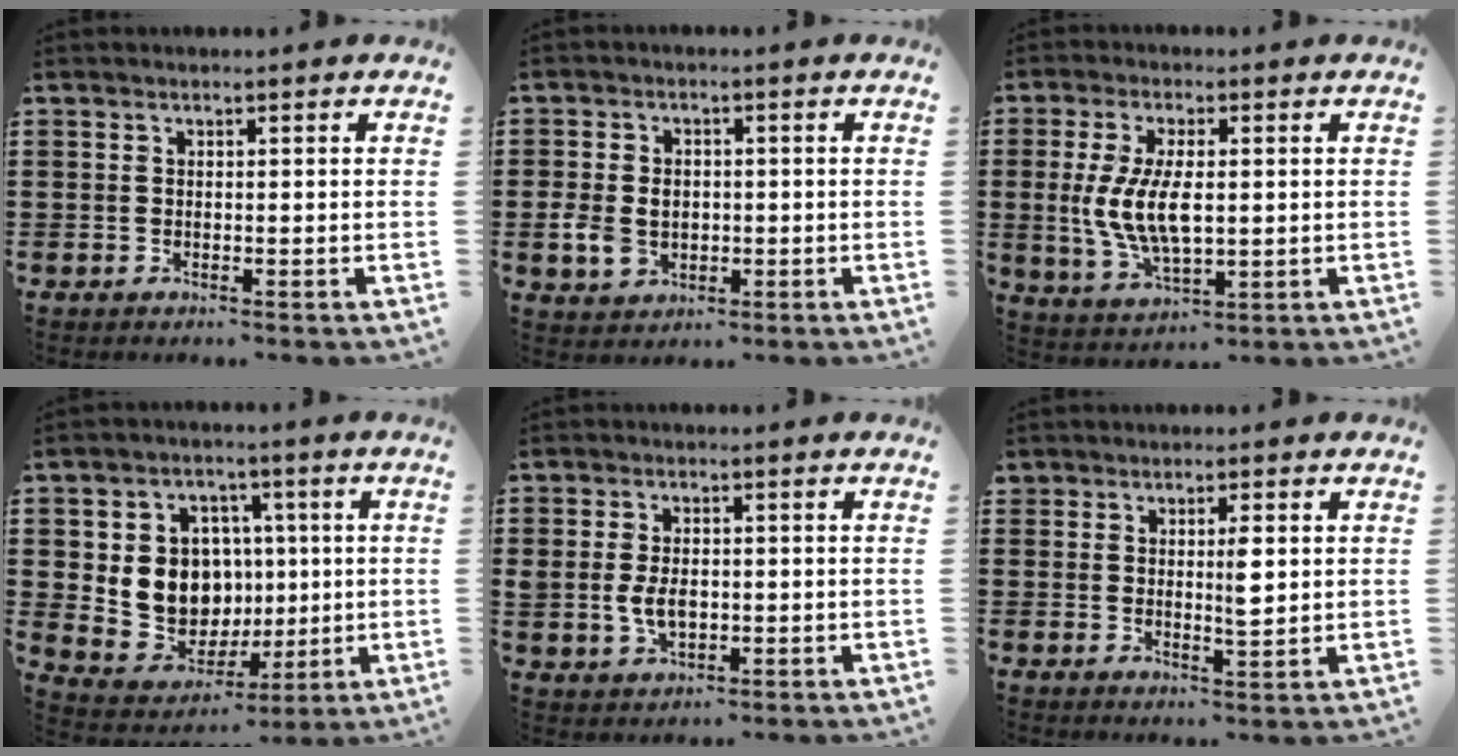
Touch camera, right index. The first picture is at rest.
{"total": 4.6, "force": [-0.6, 3.7, 2.7], "torque": [-0.055, 0.004, -0.016]}
{"total": 8.4, "force": [0.2, 4.0, 7.5], "torque": [-0.167, 0.000, -0.001]}
{"total": 9.8, "force": [1.2, 9.1, 3.6], "torque": [-0.090, 0.004, 0.032]}
{"total": 4.2, "force": [-0.3, 2.8, 3.1], "torque": [-0.070, 0.006, -0.007]}
{"total": 3.4, "force": [1.1, 1.2, 3.0], "torque": [-0.052, 0.001, 0.017]}